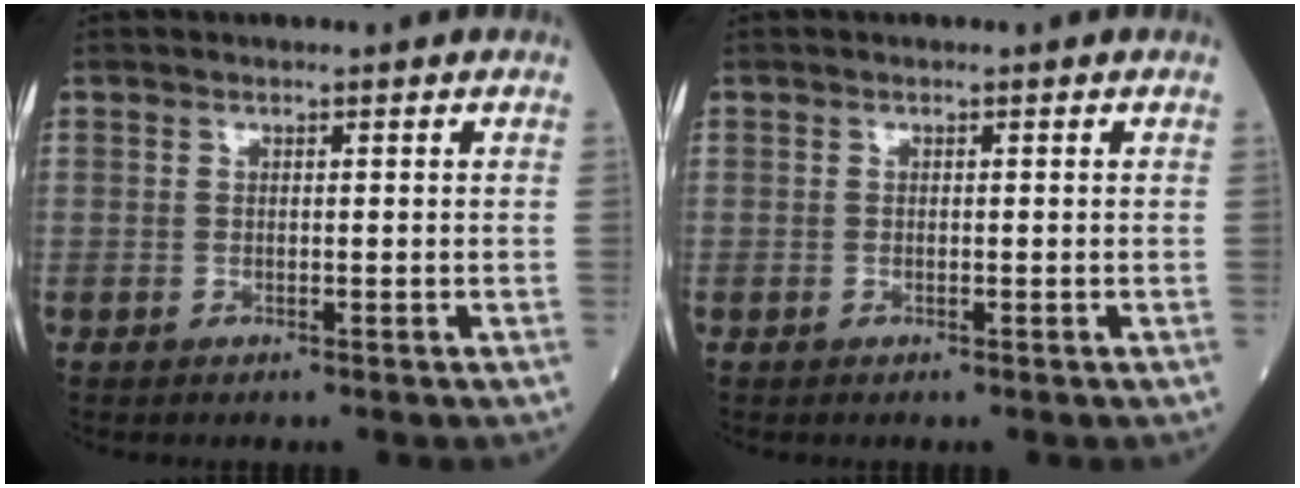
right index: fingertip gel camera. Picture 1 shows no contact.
{"total": 0.0}